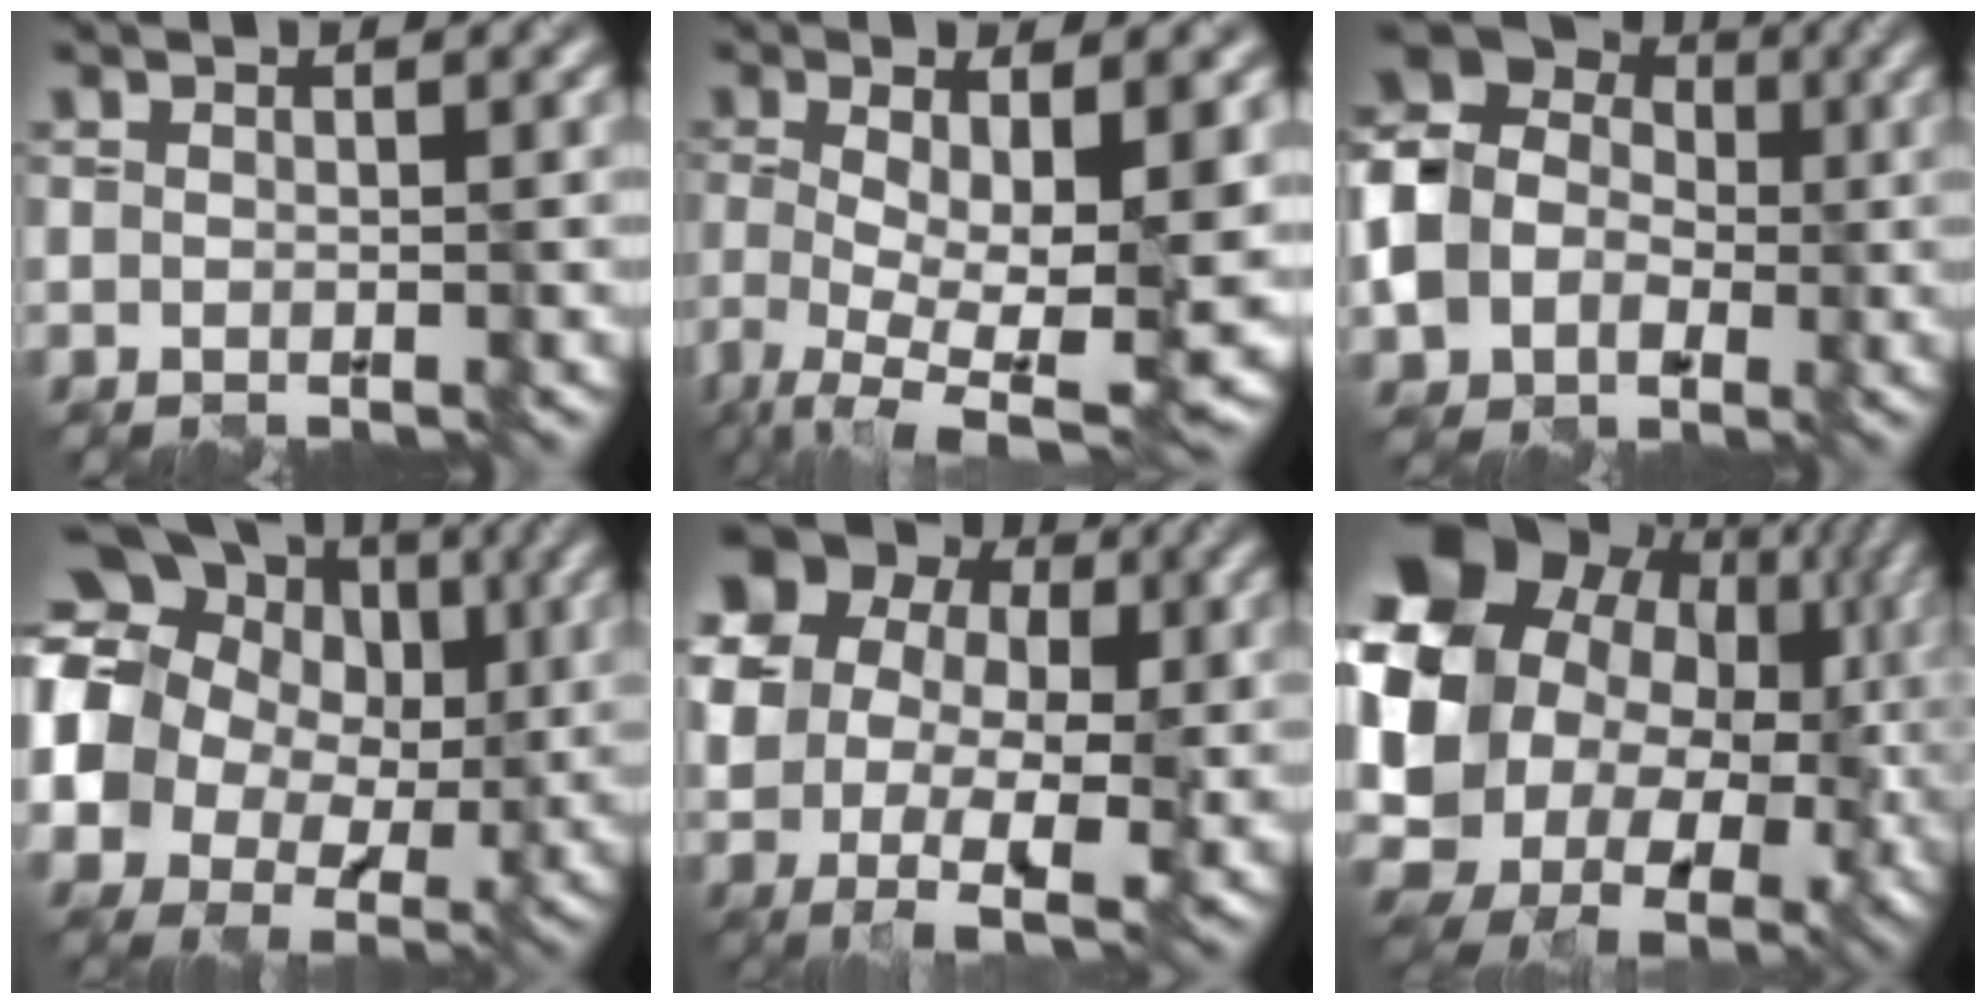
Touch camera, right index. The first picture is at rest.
{"total": 10.5, "force": [-2.5, 3.4, 9.6], "torque": [-0.162, -0.022, -0.040]}
{"total": 10.6, "force": [-1.2, 9.3, 4.8], "torque": [-0.114, 0.008, -0.053]}
{"total": 15.3, "force": [3.7, 12.8, 7.5], "torque": [-0.177, 0.017, 0.061]}
{"total": 17.3, "force": [2.5, 13.9, 9.9], "torque": [-0.184, 0.009, 0.040]}
{"total": 18.6, "force": [2.5, 15.5, 10.0], "torque": [-0.212, -0.013, 0.061]}